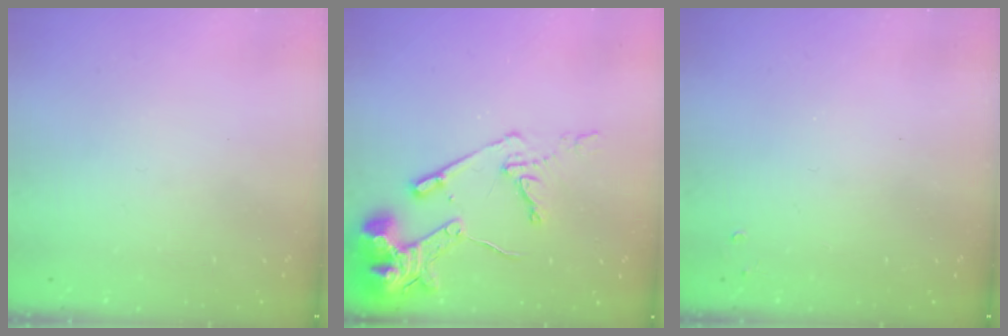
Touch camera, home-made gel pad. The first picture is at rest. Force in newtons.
{"total": 14.6, "press": 14.5, "slide": 1.7}
{"total": 1.8, "press": 1.8, "slide": 0.3}